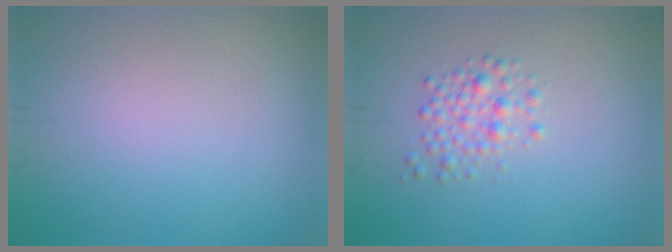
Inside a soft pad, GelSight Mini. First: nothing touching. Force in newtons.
{"total": 2.1, "press": 2.1, "slide": 0.1}